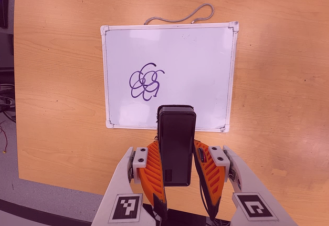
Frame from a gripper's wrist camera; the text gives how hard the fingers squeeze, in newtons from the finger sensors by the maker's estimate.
{"total": 4.2, "left": 2.7, "right": 5.6}